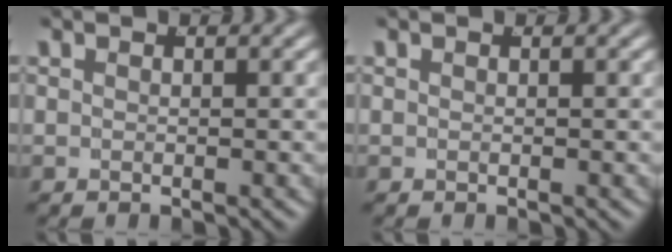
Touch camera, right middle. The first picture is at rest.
{"total": 0.0}